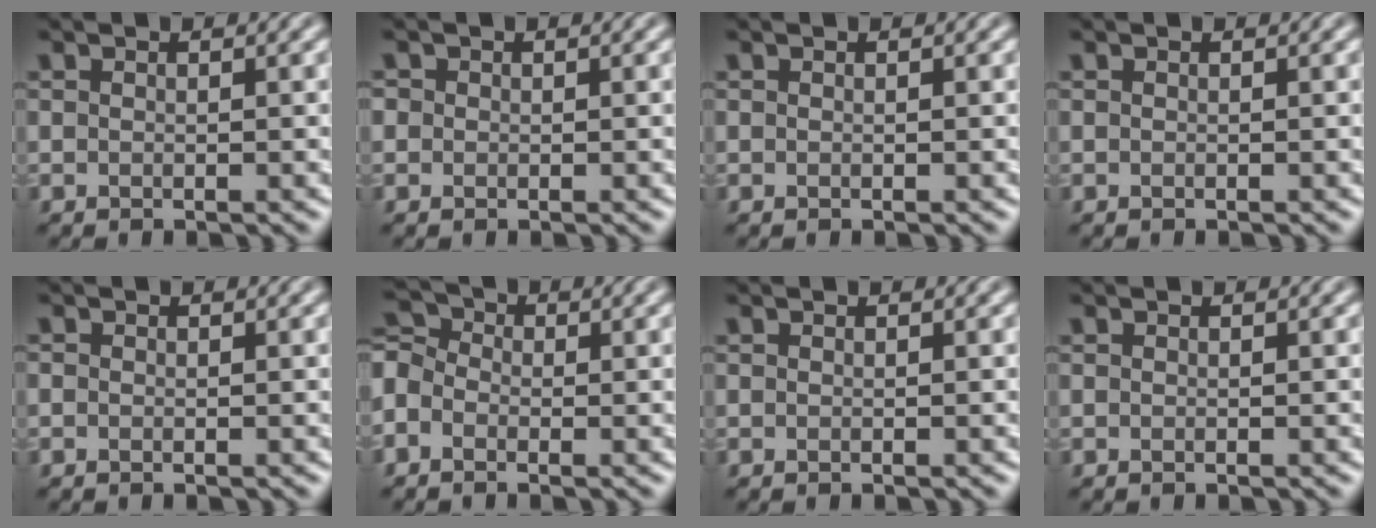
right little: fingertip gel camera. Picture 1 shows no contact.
{"total": 0.6, "force": [0.1, 0.6, 0.1], "torque": [0.004, -0.002, -0.003]}
{"total": 0.0}
{"total": 0.0}
{"total": 0.0}
{"total": 3.8, "force": [-1.3, 3.0, 2.0], "torque": [-0.048, 0.011, -0.031]}
{"total": 0.0}
{"total": 0.0}